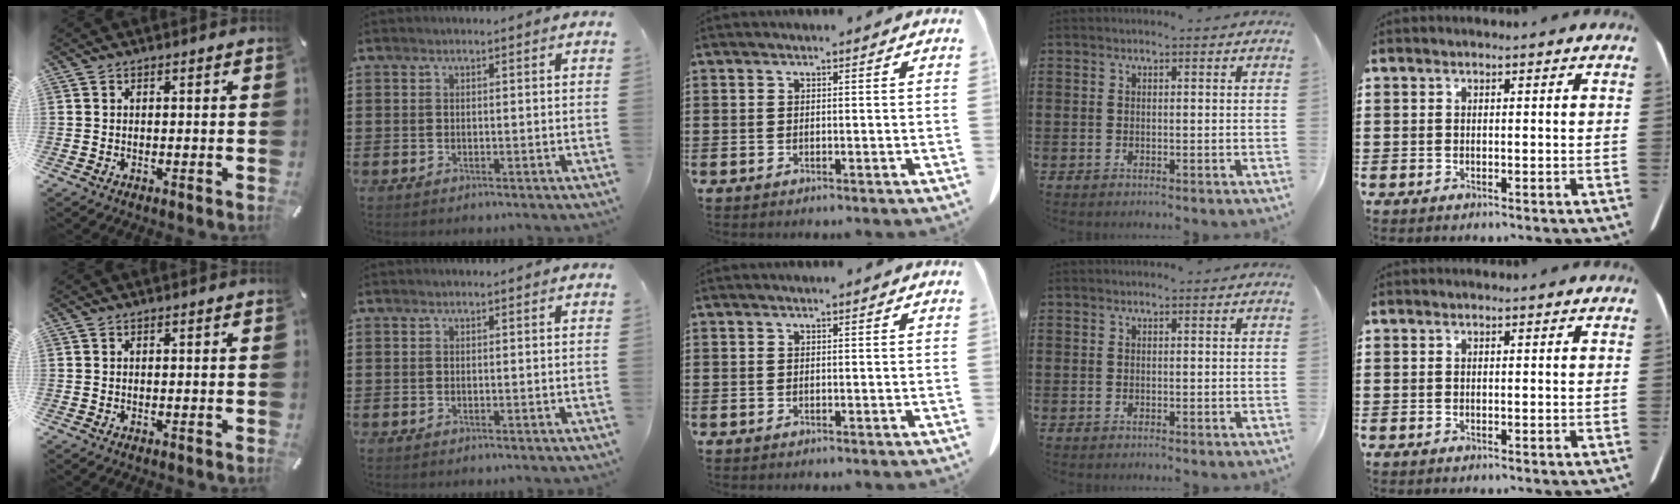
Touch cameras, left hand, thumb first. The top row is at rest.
{}